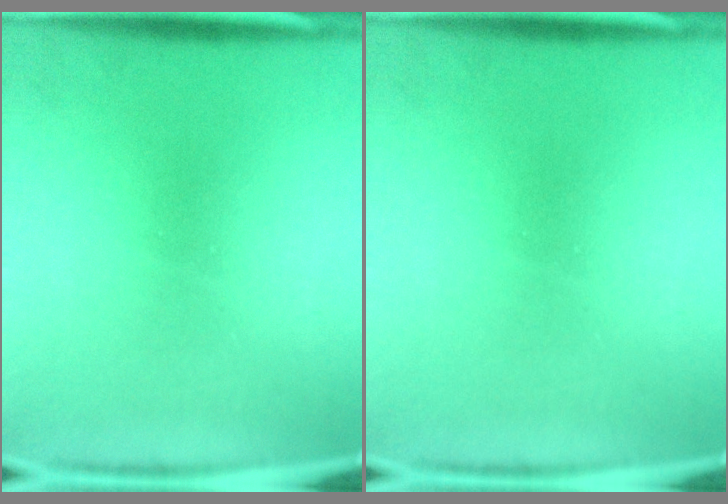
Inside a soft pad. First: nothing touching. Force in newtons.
{"total": 0.0}